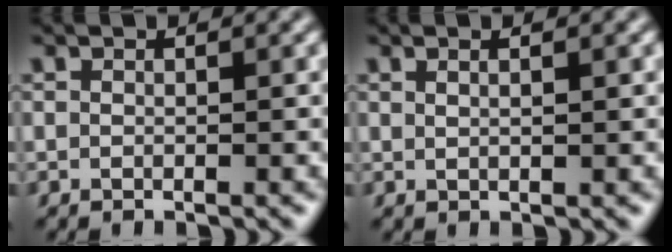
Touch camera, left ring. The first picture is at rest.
{"total": 2.0, "force": [1.1, 0.7, 1.4], "torque": [-0.010, 0.002, 0.000]}